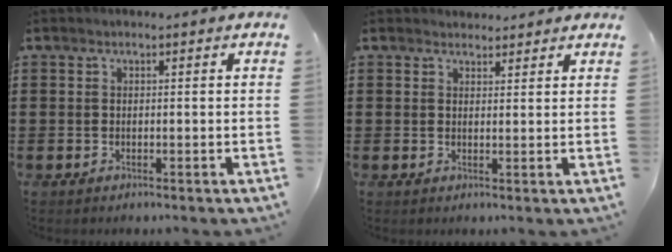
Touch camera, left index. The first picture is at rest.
{"total": 2.1, "force": [2.1, 0.5, 0.0], "torque": [0.003, -0.004, 0.039]}